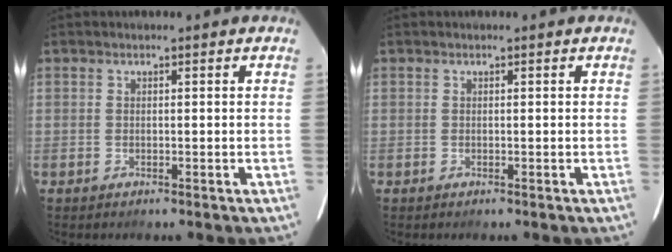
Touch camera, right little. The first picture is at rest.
{"total": 0.0}